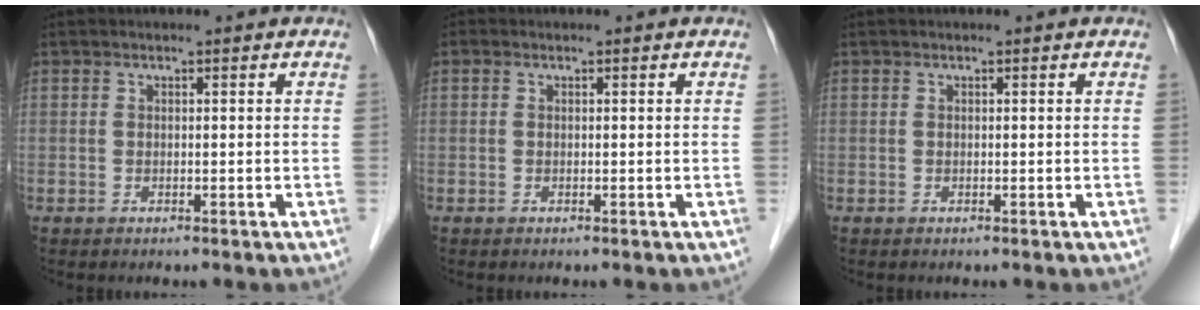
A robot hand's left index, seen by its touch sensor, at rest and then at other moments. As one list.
[{"total": 0.0}, {"total": 0.0}]